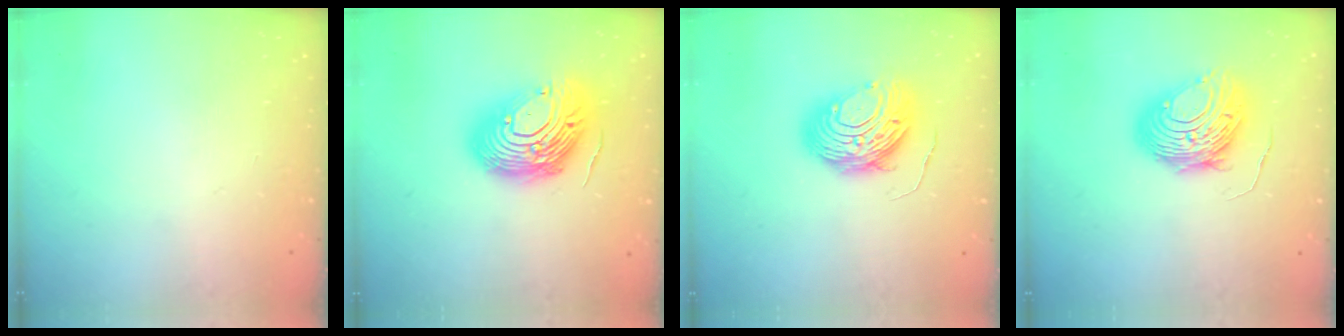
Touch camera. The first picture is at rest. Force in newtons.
{"total": 19.5, "press": 19.3, "slide": 3.1}
{"total": 10.8, "press": 10.8, "slide": 1.0}
{"total": 11.8, "press": 11.7, "slide": 1.0}